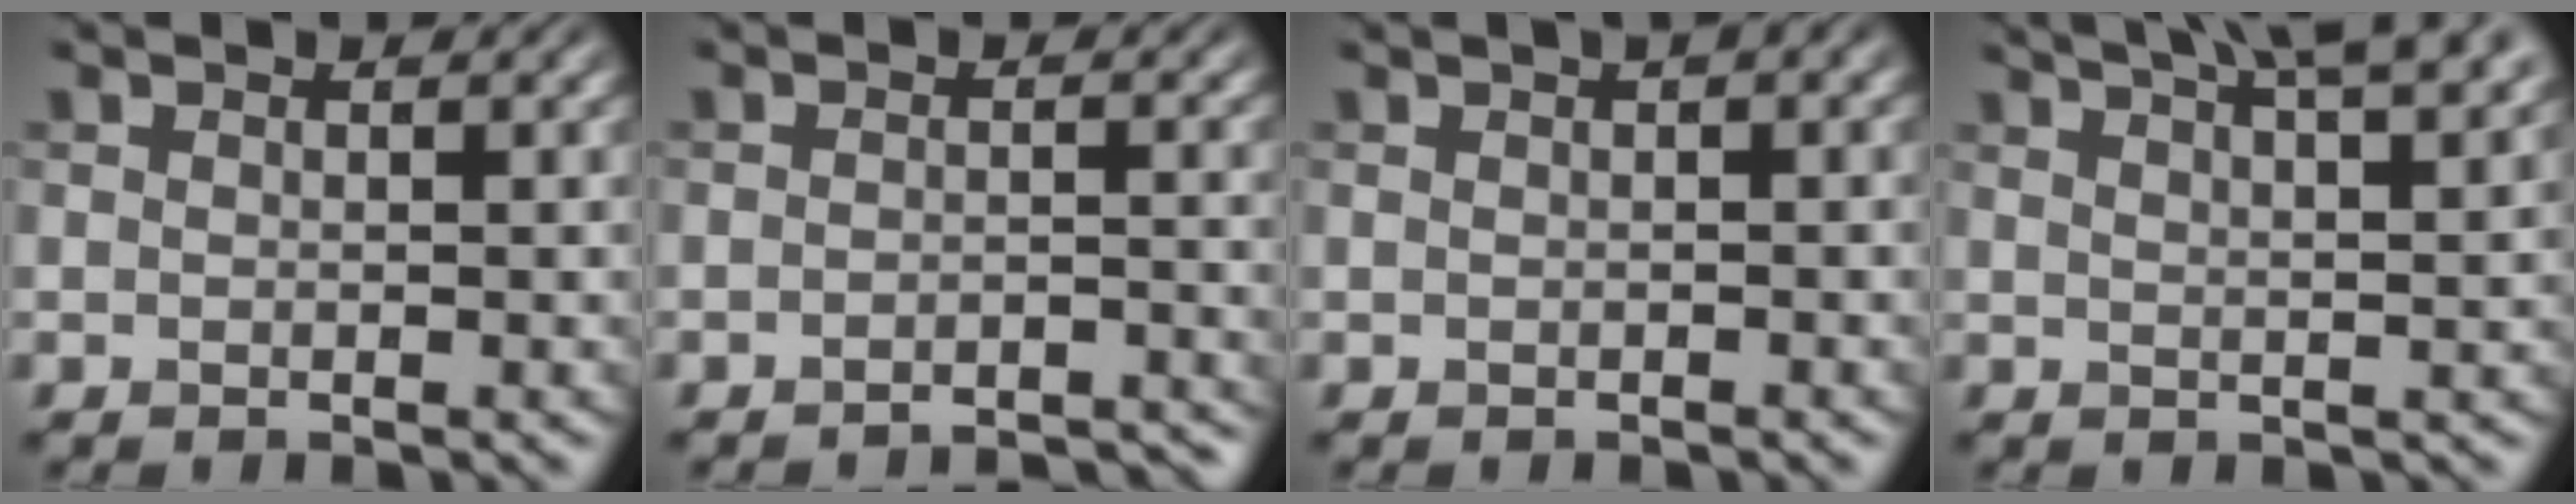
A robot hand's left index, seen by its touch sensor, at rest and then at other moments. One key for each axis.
{"total": 3.8, "fx": -3.7, "fy": 0.4, "fz": 0.9, "tx": -0.004, "ty": 0.005, "tz": -0.047}
{"total": 2.5, "fx": 1.0, "fy": 0.8, "fz": 2.1, "tx": -0.020, "ty": 0.009, "tz": 0.006}
{"total": 11.2, "fx": 7.6, "fy": 3.7, "fz": 7.3, "tx": -0.064, "ty": 0.048, "tz": 0.070}